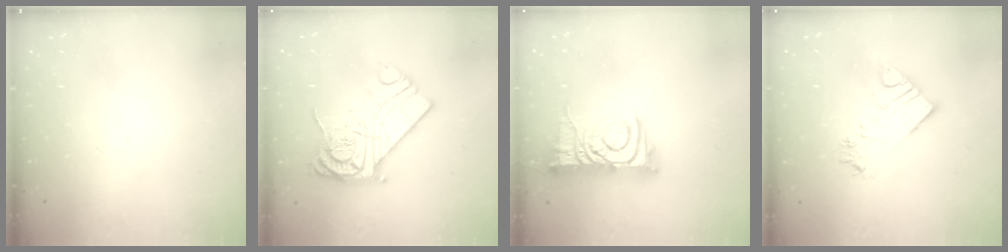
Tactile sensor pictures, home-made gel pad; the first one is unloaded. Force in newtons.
{"total": 15.8, "press": 15.8, "slide": 1.4}
{"total": 12.5, "press": 12.4, "slide": 1.3}
{"total": 10.5, "press": 10.5, "slide": 1.0}